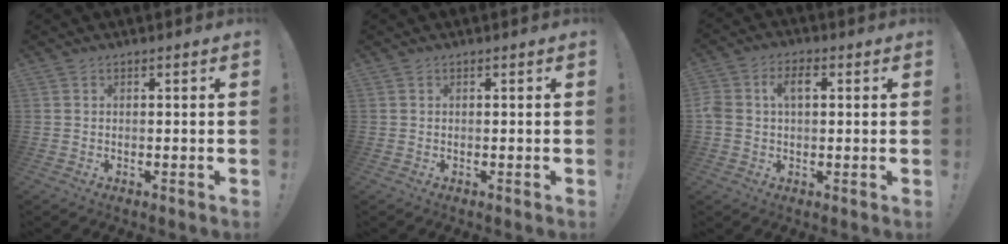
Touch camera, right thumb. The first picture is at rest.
{"total": 0.0}
{"total": 5.9, "force": [1.0, 4.1, 4.2], "torque": [-0.090, 0.015, 0.016]}